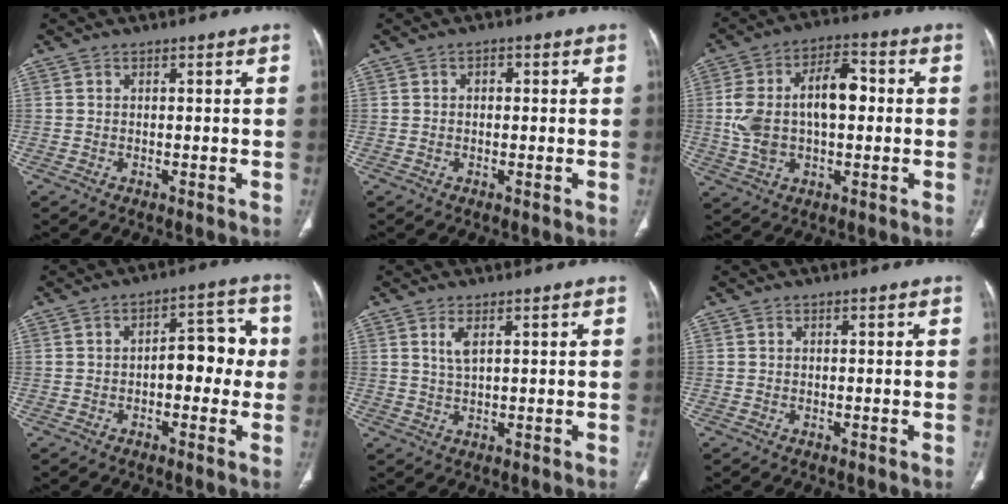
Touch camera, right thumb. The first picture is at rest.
{"total": 1.3, "force": [0.2, 1.0, 0.8], "torque": [0.000, 0.007, -0.001]}
{"total": 14.9, "force": [0.7, 8.5, 12.3], "torque": [-0.217, 0.037, 0.012]}
{"total": 8.5, "force": [-0.5, 4.7, 7.0], "torque": [-0.058, 0.034, -0.013]}
{"total": 2.7, "force": [1.2, 0.8, 2.3], "torque": [-0.052, -0.007, 0.031]}
{"total": 0.0}